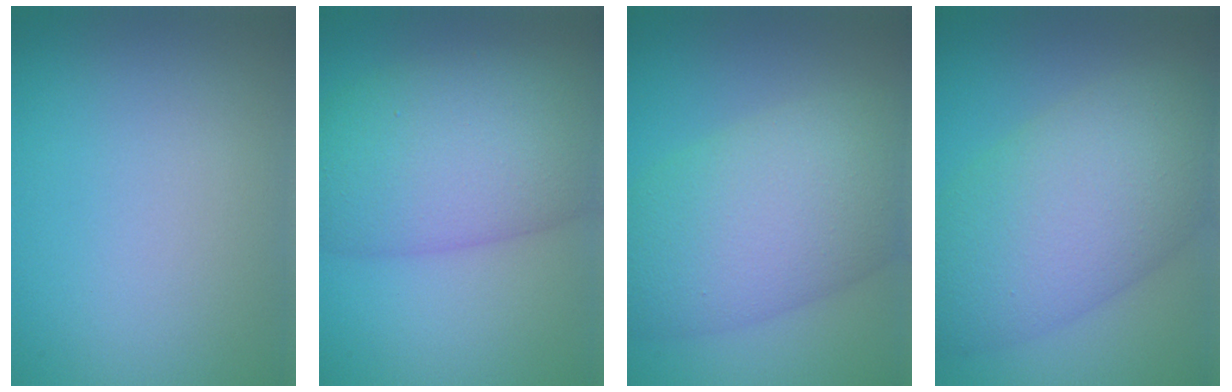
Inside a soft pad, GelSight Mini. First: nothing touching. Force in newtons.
{"total": 10.3, "press": 10.3, "slide": 0.3}
{"total": 9.9, "press": 9.9, "slide": 0.5}
{"total": 10.3, "press": 10.3, "slide": 0.4}